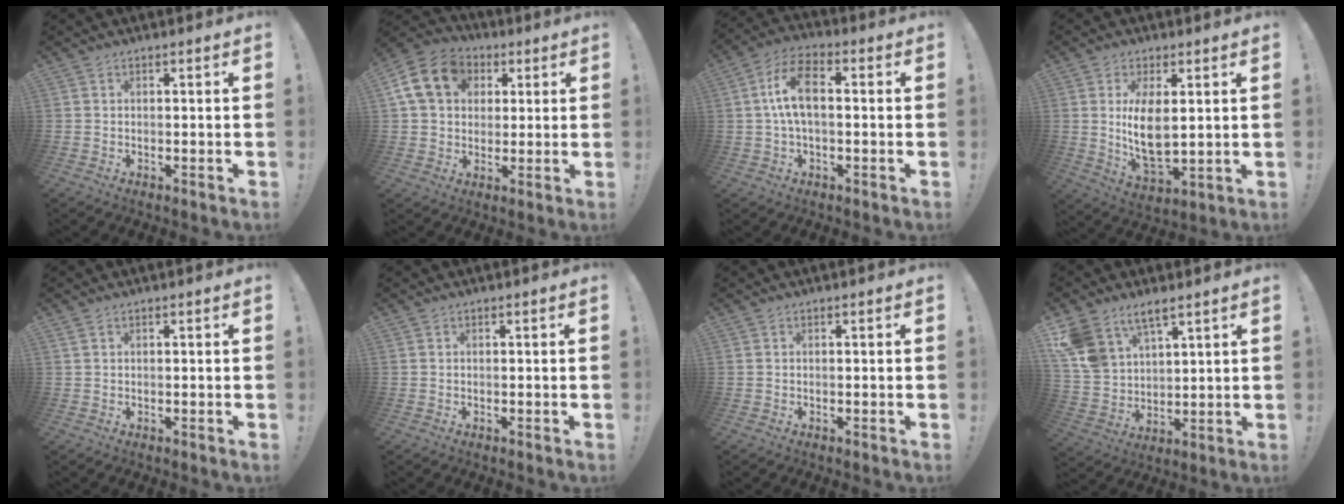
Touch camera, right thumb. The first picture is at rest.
{"total": 16.2, "force": [4.9, 12.8, 8.7], "torque": [-0.144, -0.006, 0.096]}
{"total": 10.5, "force": [0.8, 5.2, 9.0], "torque": [-0.178, 0.014, 0.019]}
{"total": 10.0, "force": [2.4, 4.5, 8.6], "torque": [-0.160, -0.030, 0.039]}
{"total": 0.7, "force": [0.4, 0.2, 0.6], "torque": [-0.015, 0.001, 0.008]}
{"total": 0.0}
{"total": 0.0}
{"total": 10.9, "force": [7.7, 6.2, 4.6], "torque": [-0.108, -0.043, 0.155]}